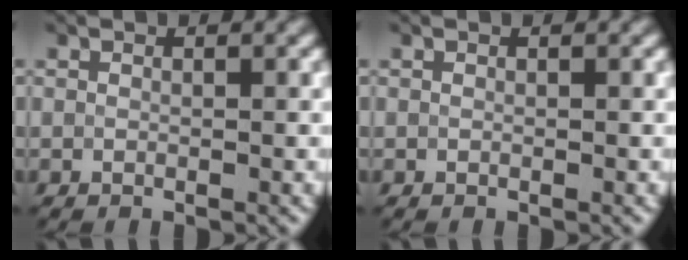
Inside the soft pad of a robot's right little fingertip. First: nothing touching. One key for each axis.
{"total": 0.0}